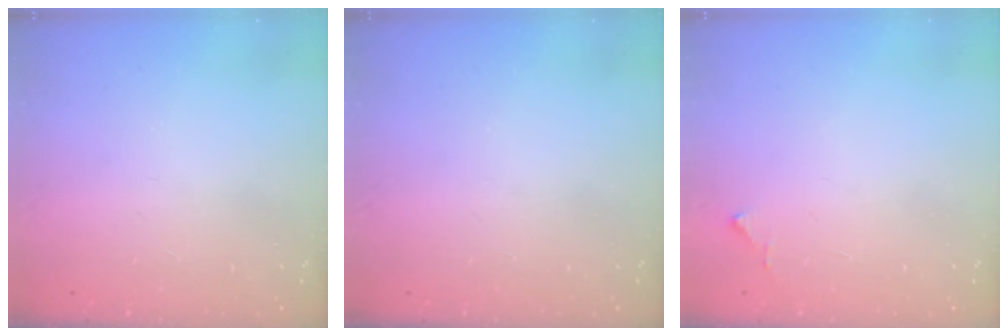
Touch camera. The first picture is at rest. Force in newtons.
{"total": 0.0}
{"total": 3.4, "press": 3.4, "slide": 0.4}